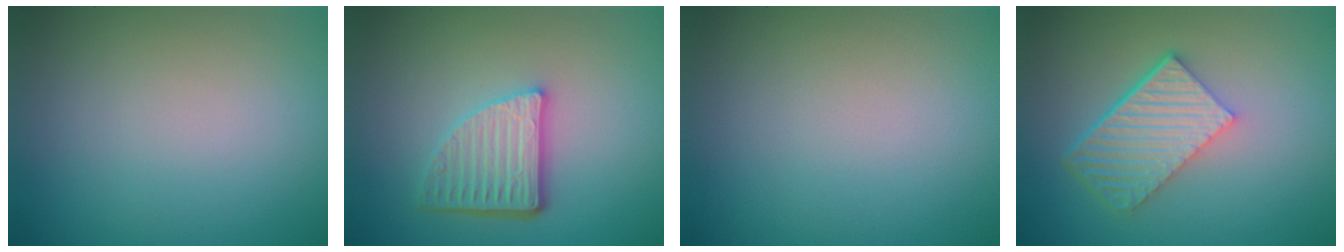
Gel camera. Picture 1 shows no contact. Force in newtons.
{"total": 4.8, "press": 3.5, "slide": 3.3}
{"total": 0.0}
{"total": 5.8, "press": 4.1, "slide": 4.1}